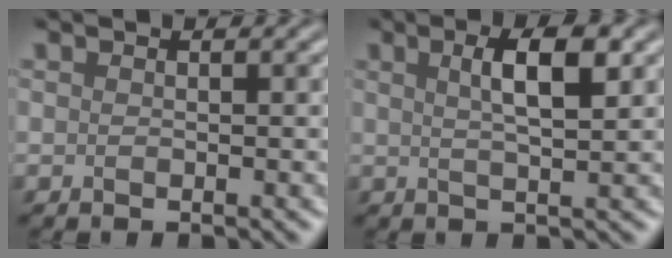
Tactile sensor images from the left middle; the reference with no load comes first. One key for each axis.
{"total": 3.9, "fx": 1.0, "fy": 0.8, "fz": 3.6, "tx": -0.056, "ty": 0.009, "tz": 0.022}